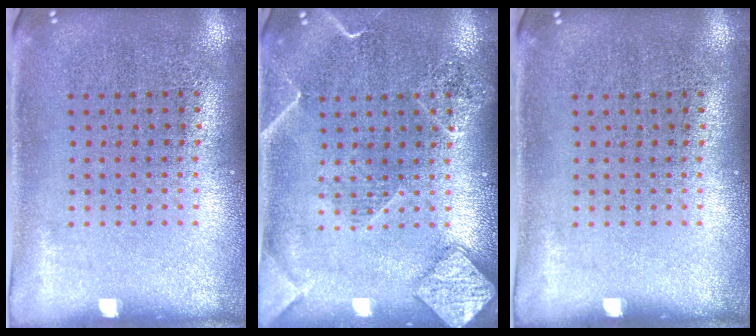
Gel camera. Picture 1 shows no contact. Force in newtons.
{"total": 2.8, "press": 2.8, "slide": 0.3}
{"total": 0.0}